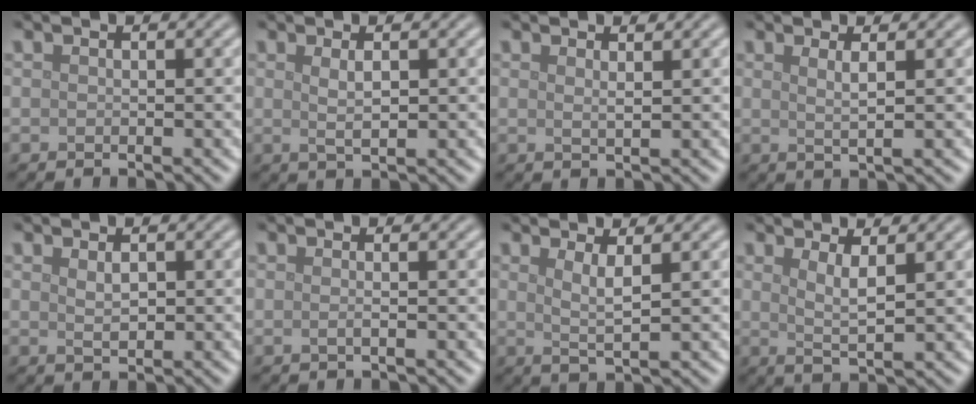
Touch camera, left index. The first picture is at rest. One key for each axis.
{"total": 1.9, "fx": 0.6, "fy": 0.5, "fz": 1.8, "tx": -0.030, "ty": -0.004, "tz": 0.011}
{"total": 1.2, "fx": 0.9, "fy": 0.3, "fz": 0.8, "tx": -0.008, "ty": 0.000, "tz": 0.010}
{"total": 2.0, "fx": 0.9, "fy": 0.5, "fz": 1.7, "tx": -0.032, "ty": 0.003, "tz": 0.010}
{"total": 1.4, "fx": 0.6, "fy": 0.6, "fz": 1.1, "tx": -0.023, "ty": -0.003, "tz": 0.015}
{"total": 1.2, "fx": 0.1, "fy": 0.5, "fz": 1.1, "tx": -0.016, "ty": -0.007, "tz": -0.009}
{"total": 2.4, "fx": 1.0, "fy": 0.5, "fz": 2.1, "tx": -0.036, "ty": -0.007, "tz": 0.019}
{"total": 2.7, "fx": 1.2, "fy": 0.6, "fz": 2.4, "tx": -0.040, "ty": -0.008, "tz": 0.023}